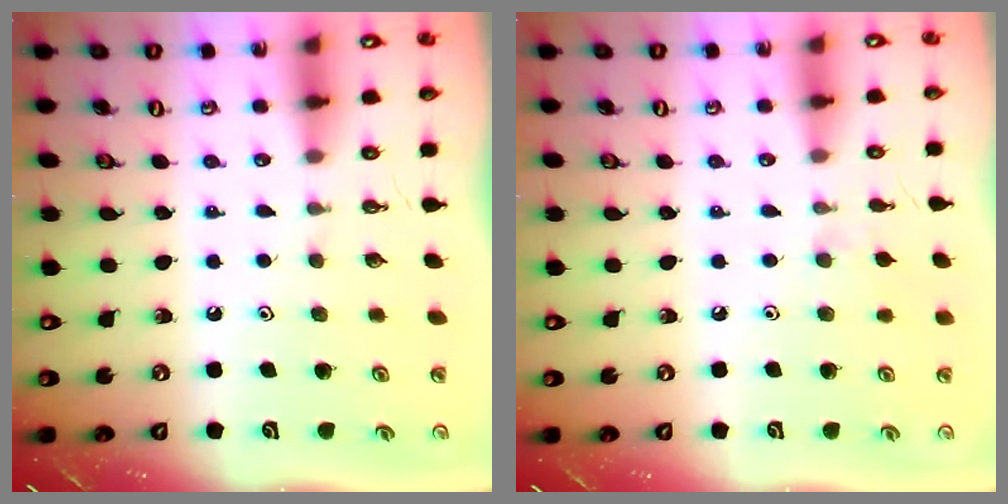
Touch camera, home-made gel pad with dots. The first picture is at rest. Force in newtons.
{"total": 4.9, "press": 4.8, "slide": 0.6}